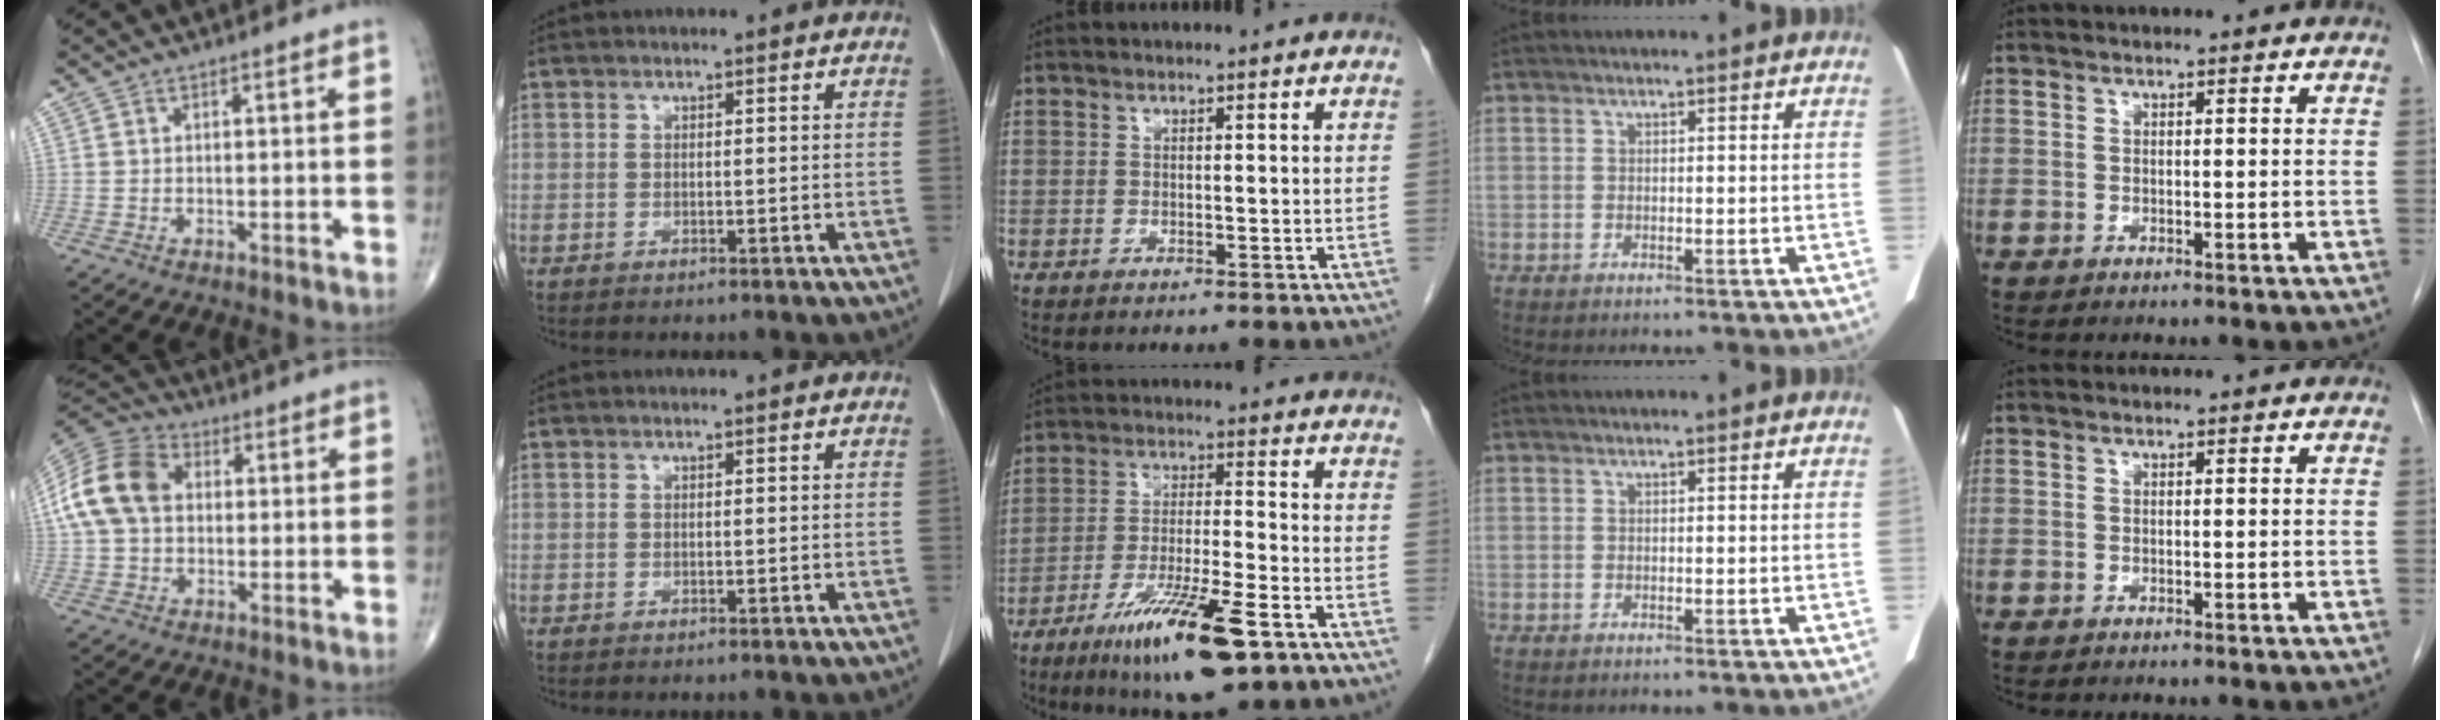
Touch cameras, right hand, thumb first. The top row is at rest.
{"thumb": {"total": 14.0, "force": [1.7, 10.3, 9.4], "torque": [-0.179, 0.030, 0.022]}, "middle": {"total": 13.6, "force": [-7.8, 1.6, 11.0], "torque": [-0.202, -0.029, -0.130]}}